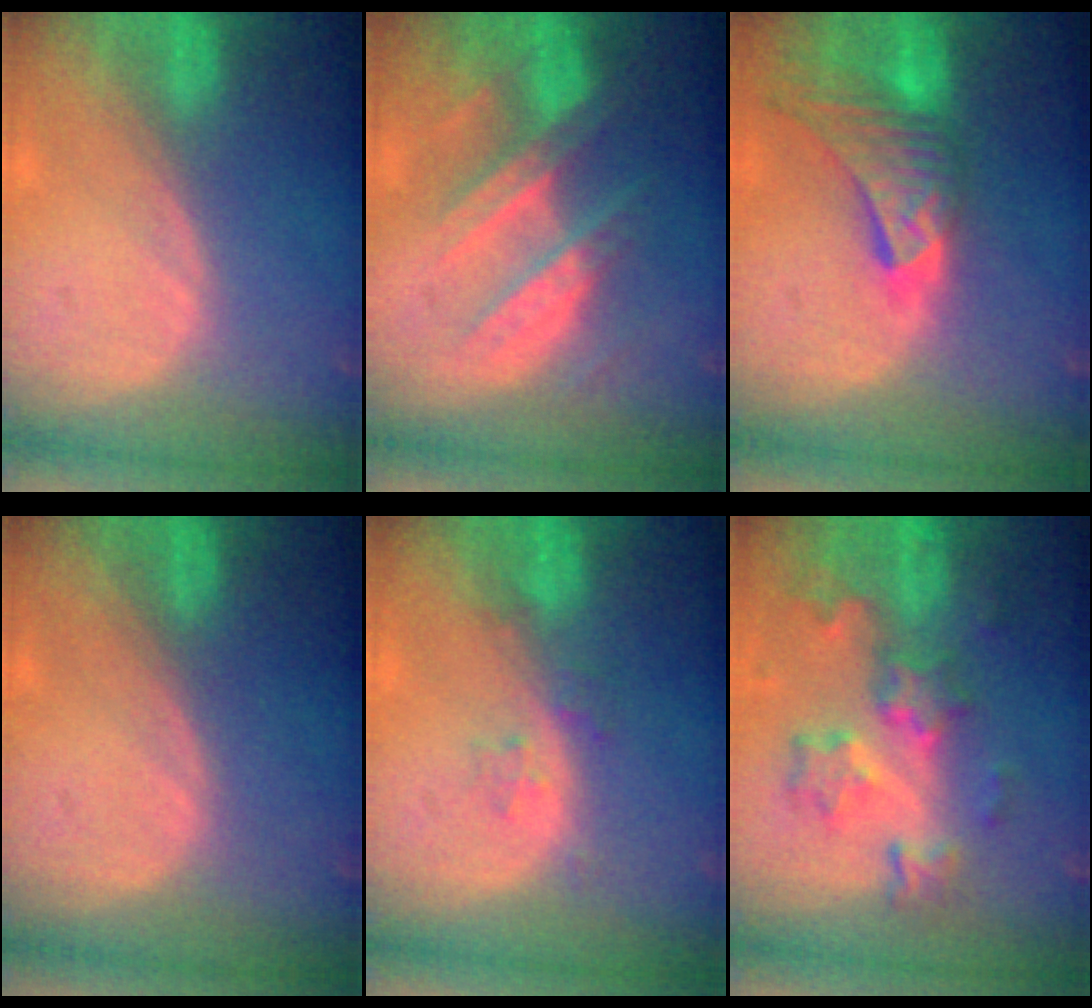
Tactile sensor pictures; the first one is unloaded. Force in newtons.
{"total": 8.9, "press": 7.9, "slide": 4.1}
{"total": 9.2, "press": 8.5, "slide": 3.7}
{"total": 0.0}
{"total": 2.3, "press": 2.2, "slide": 0.3}
{"total": 9.2, "press": 8.1, "slide": 4.4}